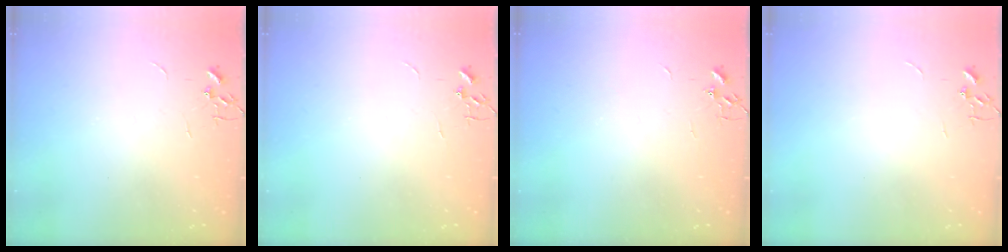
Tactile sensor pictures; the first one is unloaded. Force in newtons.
{"total": 0.0}
{"total": 2.3, "press": 2.3, "slide": 0.4}
{"total": 0.0}